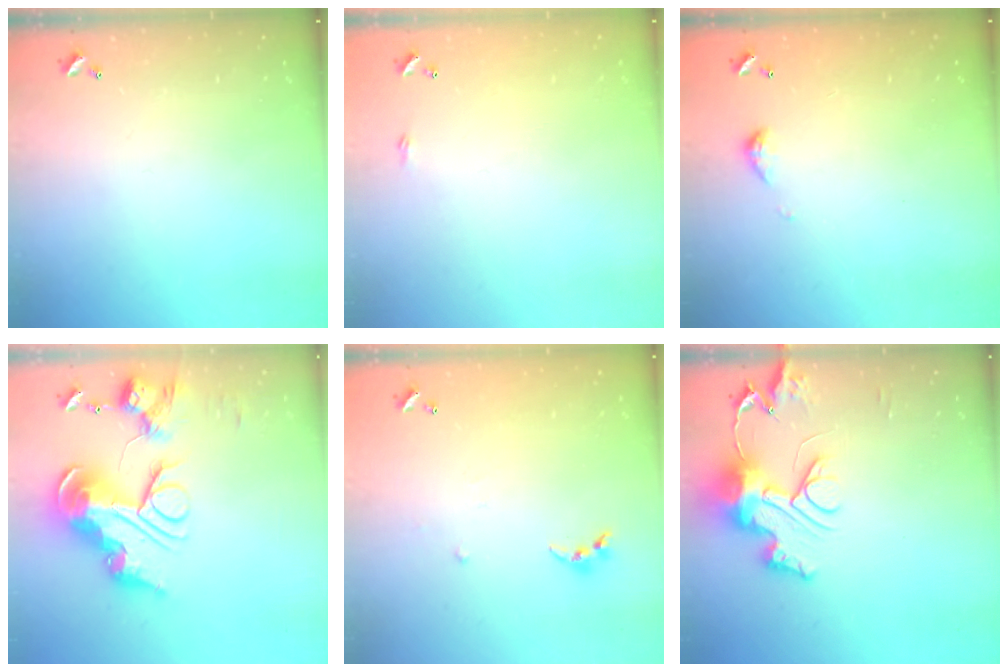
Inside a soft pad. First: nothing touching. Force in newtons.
{"total": 2.2, "press": 2.1, "slide": 0.4}
{"total": 4.0, "press": 4.0, "slide": 0.6}
{"total": 0.7, "press": 0.7, "slide": 0.0}
{"total": 5.4, "press": 5.4, "slide": 0.6}
{"total": 13.0, "press": 13.0, "slide": 0.8}